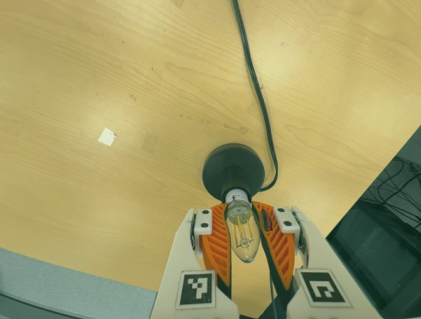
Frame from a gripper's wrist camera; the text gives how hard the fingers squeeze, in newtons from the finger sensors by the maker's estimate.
{"total": 26.8, "left": 25.5, "right": 28.1}